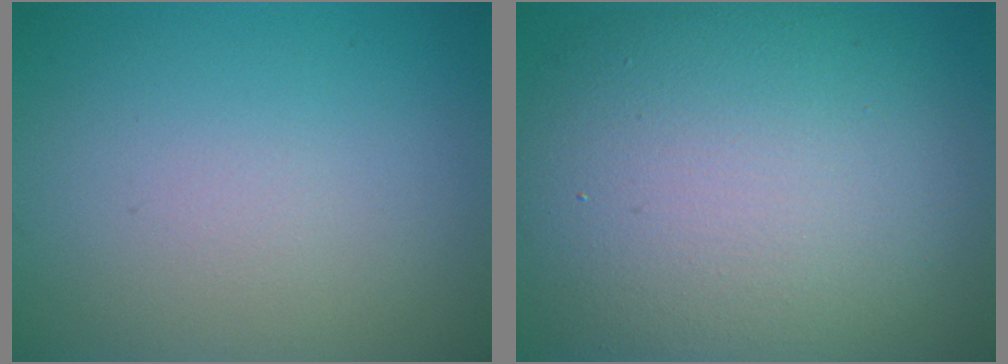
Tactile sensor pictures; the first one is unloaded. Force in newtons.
{"total": 13.0, "press": 13.0, "slide": 0.9}